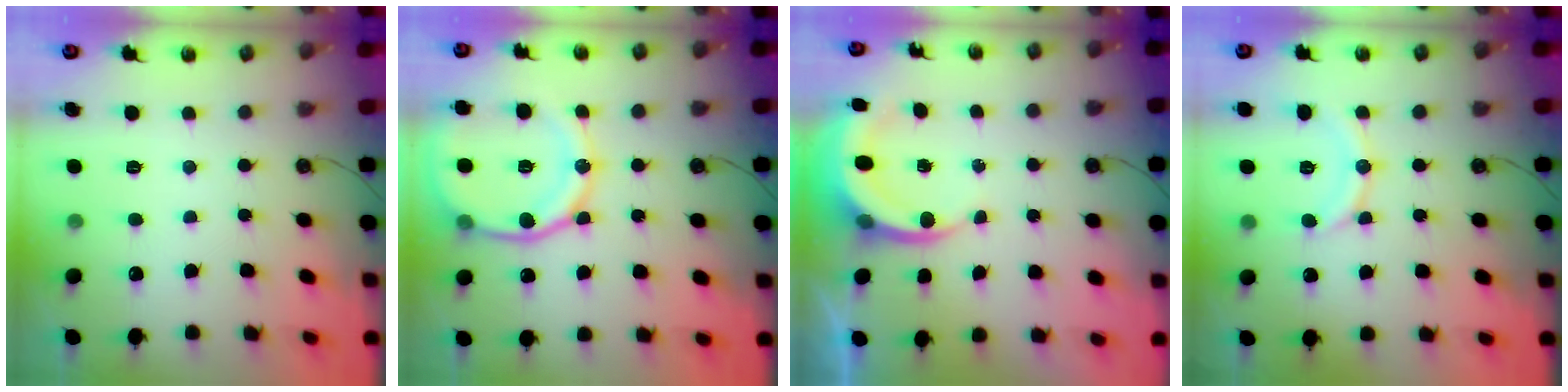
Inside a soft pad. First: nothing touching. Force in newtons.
{"total": 15.6, "press": 15.5, "slide": 1.8}
{"total": 5.3, "press": 5.3, "slide": 0.4}
{"total": 10.1, "press": 10.1, "slide": 0.7}